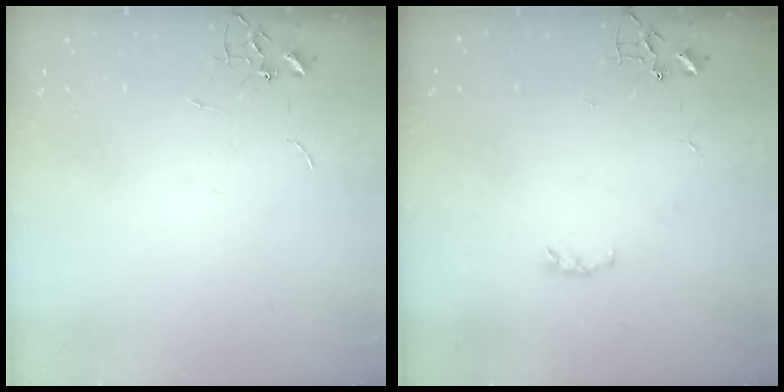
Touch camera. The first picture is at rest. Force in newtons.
{"total": 3.8, "press": 3.8, "slide": 0.6}